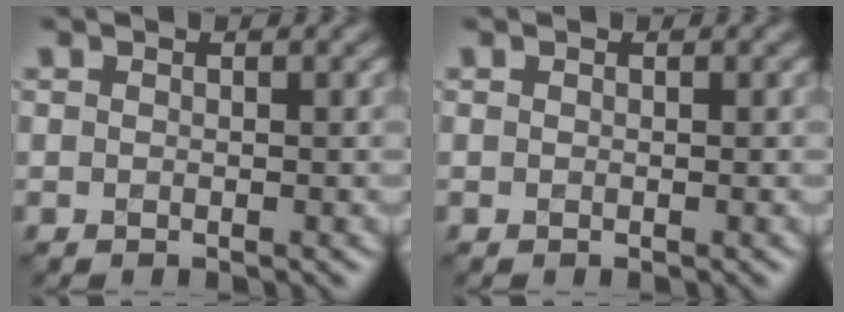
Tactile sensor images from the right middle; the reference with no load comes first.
{"total": 0.0}